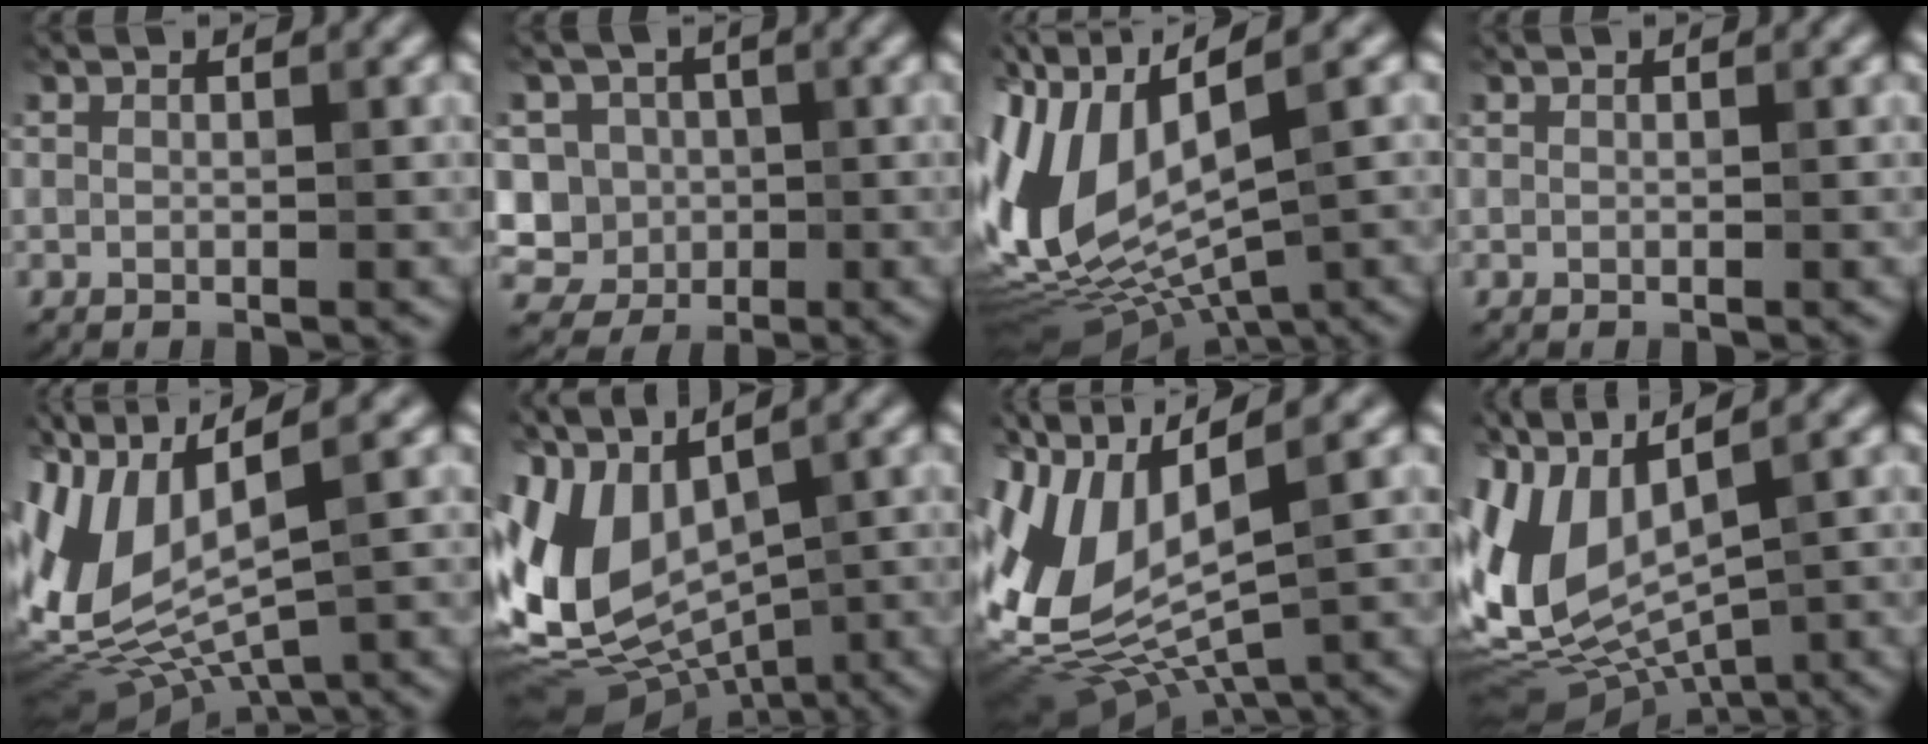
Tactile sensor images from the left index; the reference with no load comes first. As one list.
[{"total": 7.6, "force": [0.2, 7.2, 2.5], "torque": [-0.043, 0.029, -0.021]}, {"total": 14.1, "force": [0.3, 6.4, 12.6], "torque": [-0.285, 0.001, 0.025]}, {"total": 0.0}, {"total": 10.9, "force": [2.2, 5.0, 9.5], "torque": [-0.217, -0.007, 0.052]}, {"total": 11.4, "force": [-0.2, 7.2, 8.8], "torque": [-0.190, -0.012, 0.005]}, {"total": 11.8, "force": [1.4, 5.6, 10.3], "torque": [-0.231, -0.010, 0.034]}, {"total": 11.9, "force": [0.9, 6.4, 10.0], "torque": [-0.243, -0.003, 0.029]}]